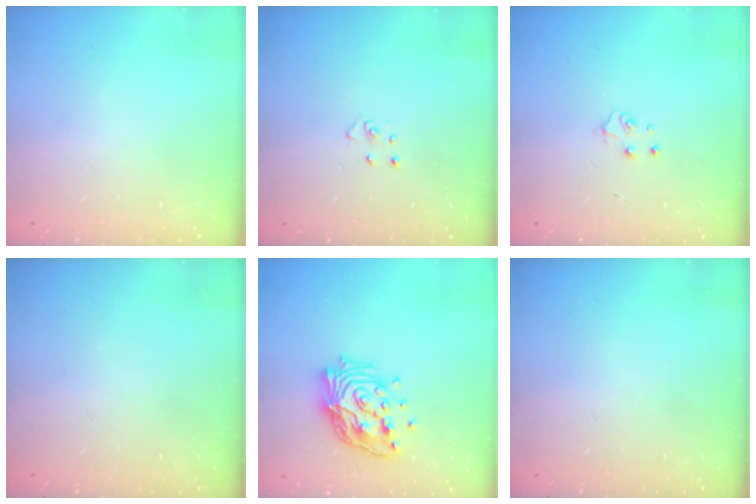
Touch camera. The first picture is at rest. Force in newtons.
{"total": 3.2, "press": 3.2, "slide": 0.3}
{"total": 4.0, "press": 4.0, "slide": 0.5}
{"total": 0.0}
{"total": 14.8, "press": 14.8, "slide": 1.2}
{"total": 0.0}